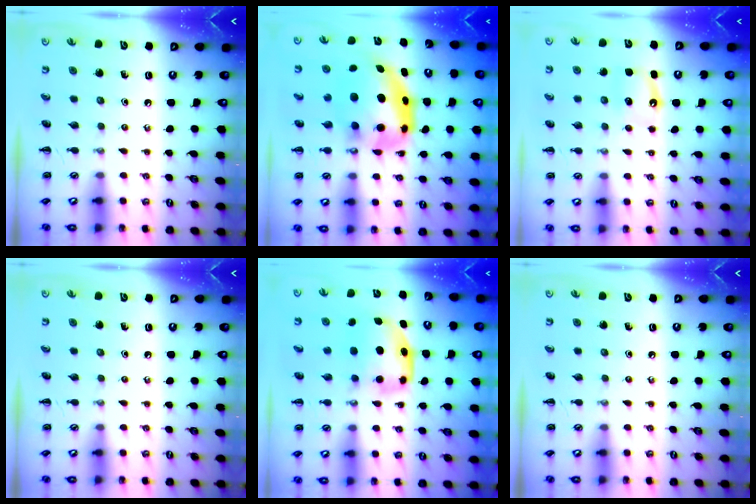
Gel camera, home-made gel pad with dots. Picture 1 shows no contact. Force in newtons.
{"total": 8.6, "press": 8.4, "slide": 1.9}
{"total": 4.9, "press": 4.6, "slide": 1.6}
{"total": 0.0}
{"total": 5.7, "press": 5.7, "slide": 0.5}
{"total": 0.0}